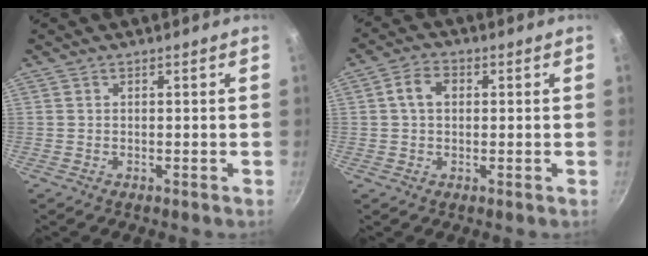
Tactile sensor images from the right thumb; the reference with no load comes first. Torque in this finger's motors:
{"motor_torque": [0.24, 1.47, 0.40, -0.19, 0.00]}